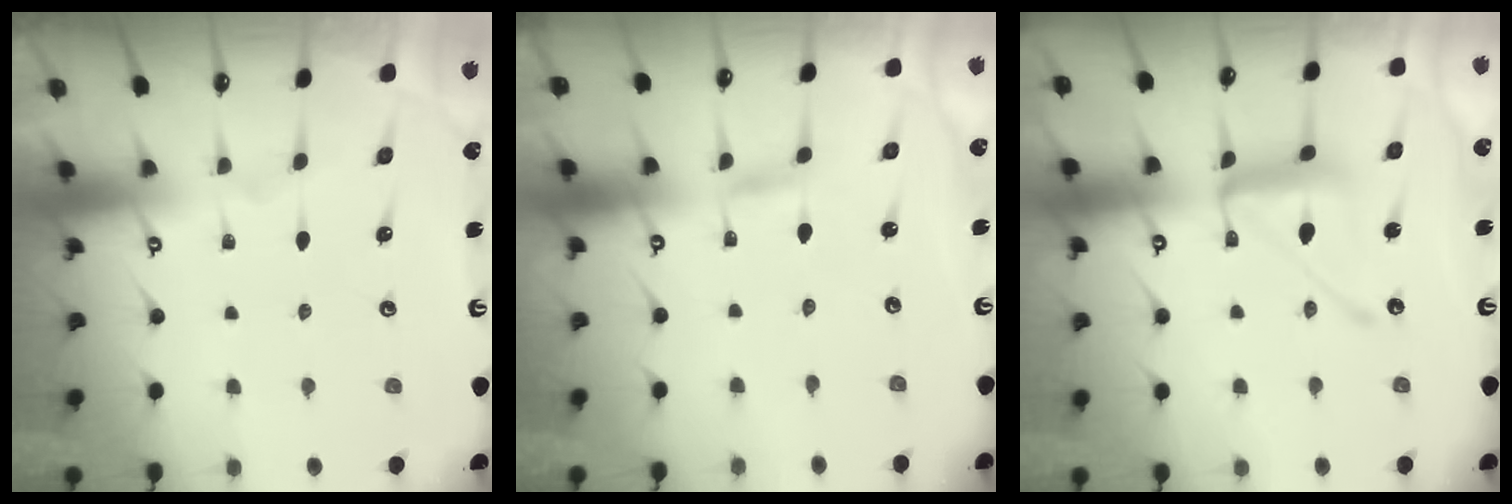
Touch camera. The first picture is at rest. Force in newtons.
{"total": 2.3, "press": 2.3, "slide": 0.2}
{"total": 15.6, "press": 15.6, "slide": 1.3}